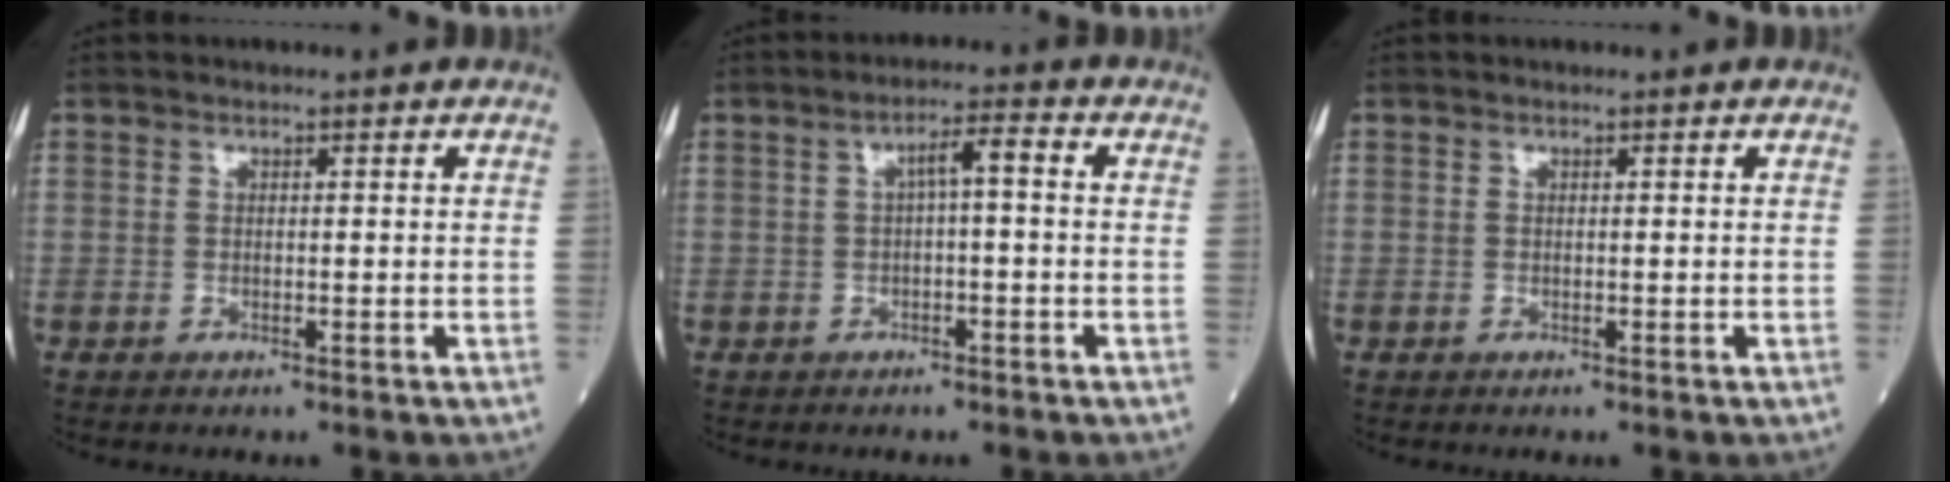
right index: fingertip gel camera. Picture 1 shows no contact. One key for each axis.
{"total": 3.5, "fx": 0.2, "fy": 0.6, "fz": 3.4, "tx": -0.053, "ty": 0.016, "tz": 0.003}
{"total": 0.0}